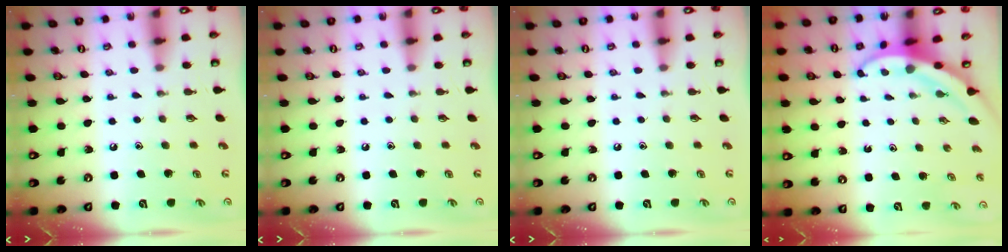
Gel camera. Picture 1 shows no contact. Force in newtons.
{"total": 0.0}
{"total": 0.0}
{"total": 3.8, "press": 3.8, "slide": 0.5}